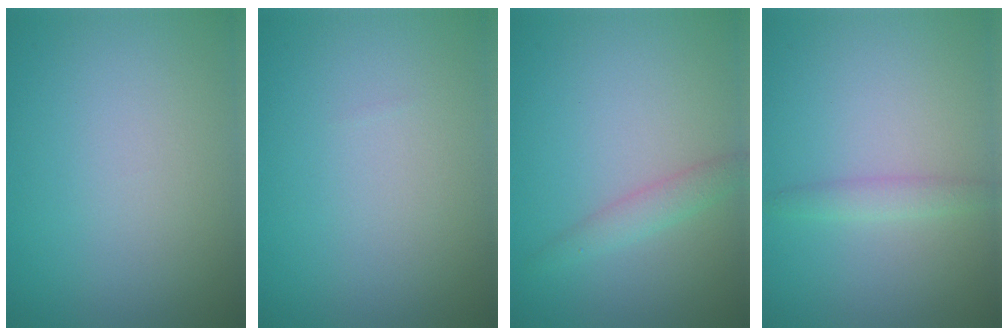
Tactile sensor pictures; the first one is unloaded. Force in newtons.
{"total": 0.0}
{"total": 1.6, "press": 1.6, "slide": 0.0}
{"total": 1.3, "press": 1.3, "slide": 0.1}